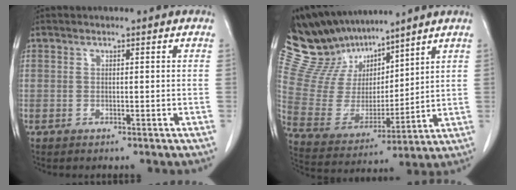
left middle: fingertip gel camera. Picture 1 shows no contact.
{"total": 14.4, "force": [13.0, 4.8, 4.0], "torque": [-0.096, 0.015, 0.260]}